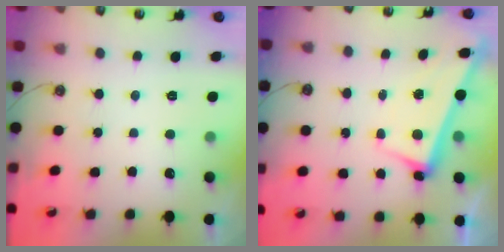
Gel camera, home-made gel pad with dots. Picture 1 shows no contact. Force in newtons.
{"total": 2.5, "press": 2.5, "slide": 0.6}